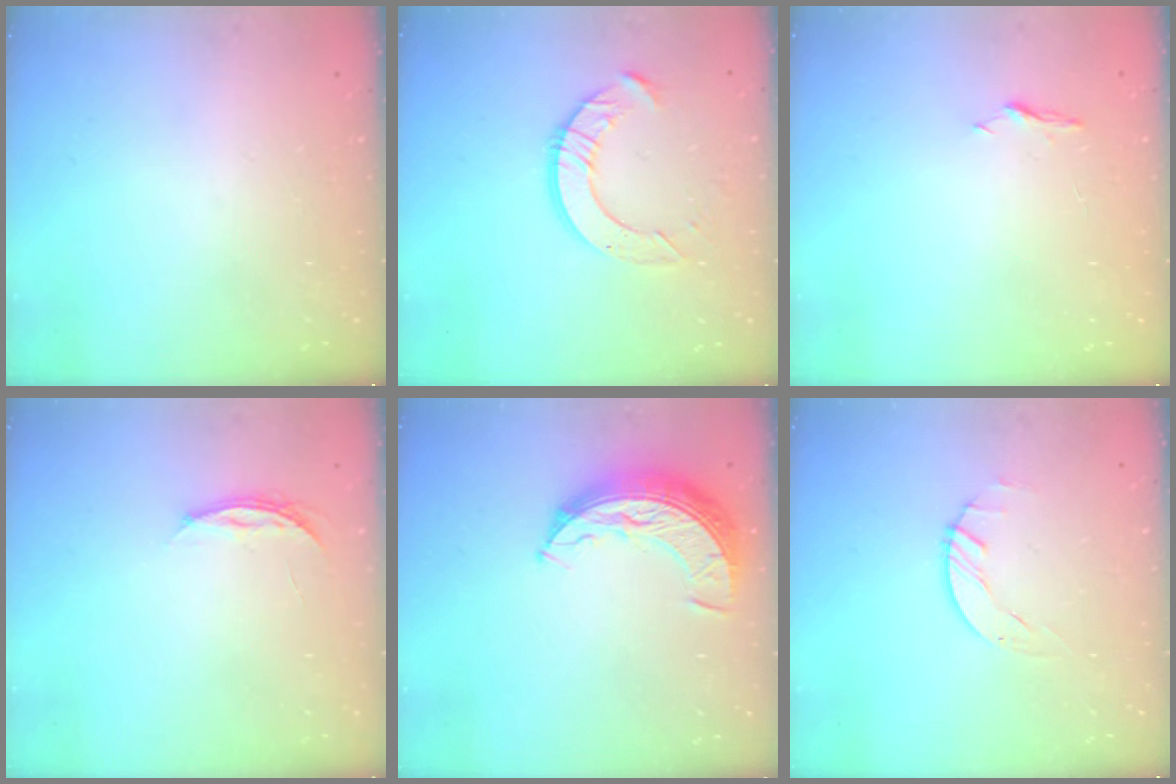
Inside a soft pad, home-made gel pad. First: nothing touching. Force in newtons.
{"total": 9.6, "press": 9.6, "slide": 1.0}
{"total": 3.7, "press": 3.7, "slide": 0.5}
{"total": 3.8, "press": 3.8, "slide": 0.5}
{"total": 10.5, "press": 10.5, "slide": 0.5}
{"total": 1.7, "press": 1.7, "slide": 0.1}